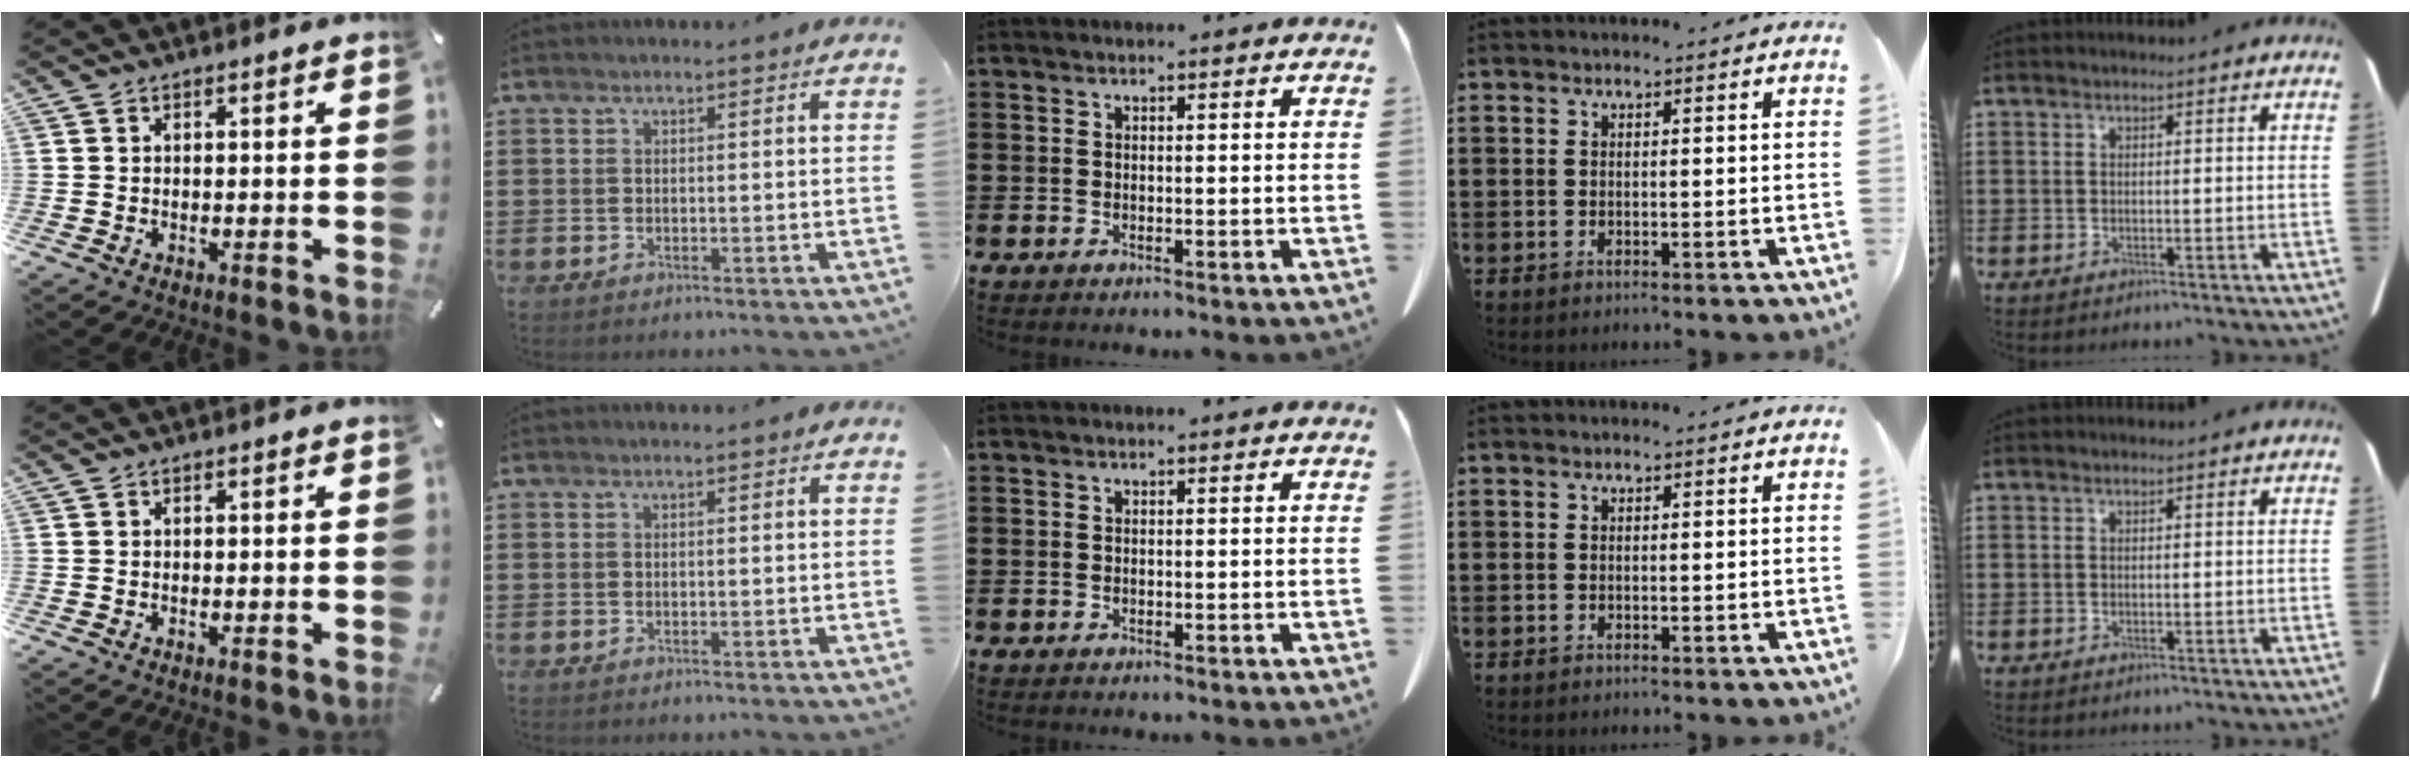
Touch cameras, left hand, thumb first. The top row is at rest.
{}